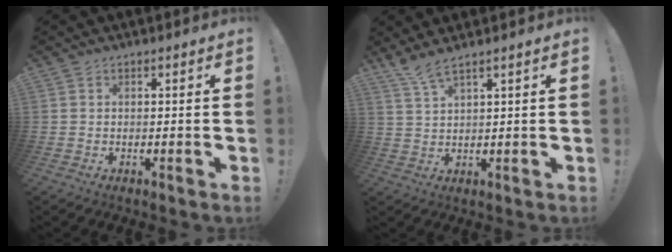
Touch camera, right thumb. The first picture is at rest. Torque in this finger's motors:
{"motor_torque": [0.00, 0.00, 0.00, 0.00, 0.00]}